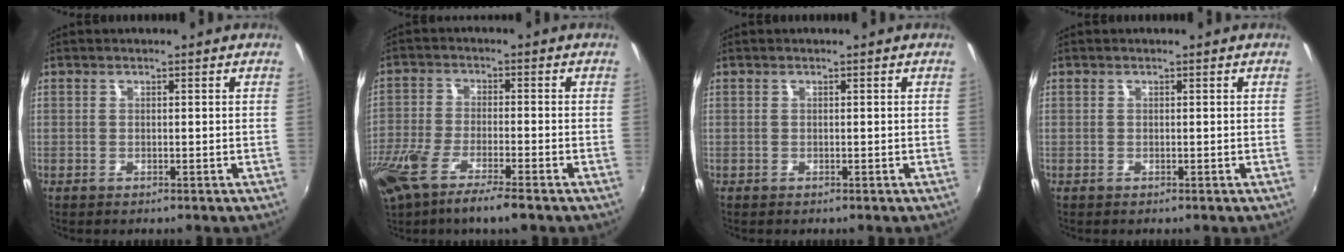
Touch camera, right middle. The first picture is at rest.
{"total": 12.1, "force": [-8.3, 2.3, 8.5], "torque": [-0.192, -0.045, -0.158]}
{"total": 0.0}
{"total": 0.0}